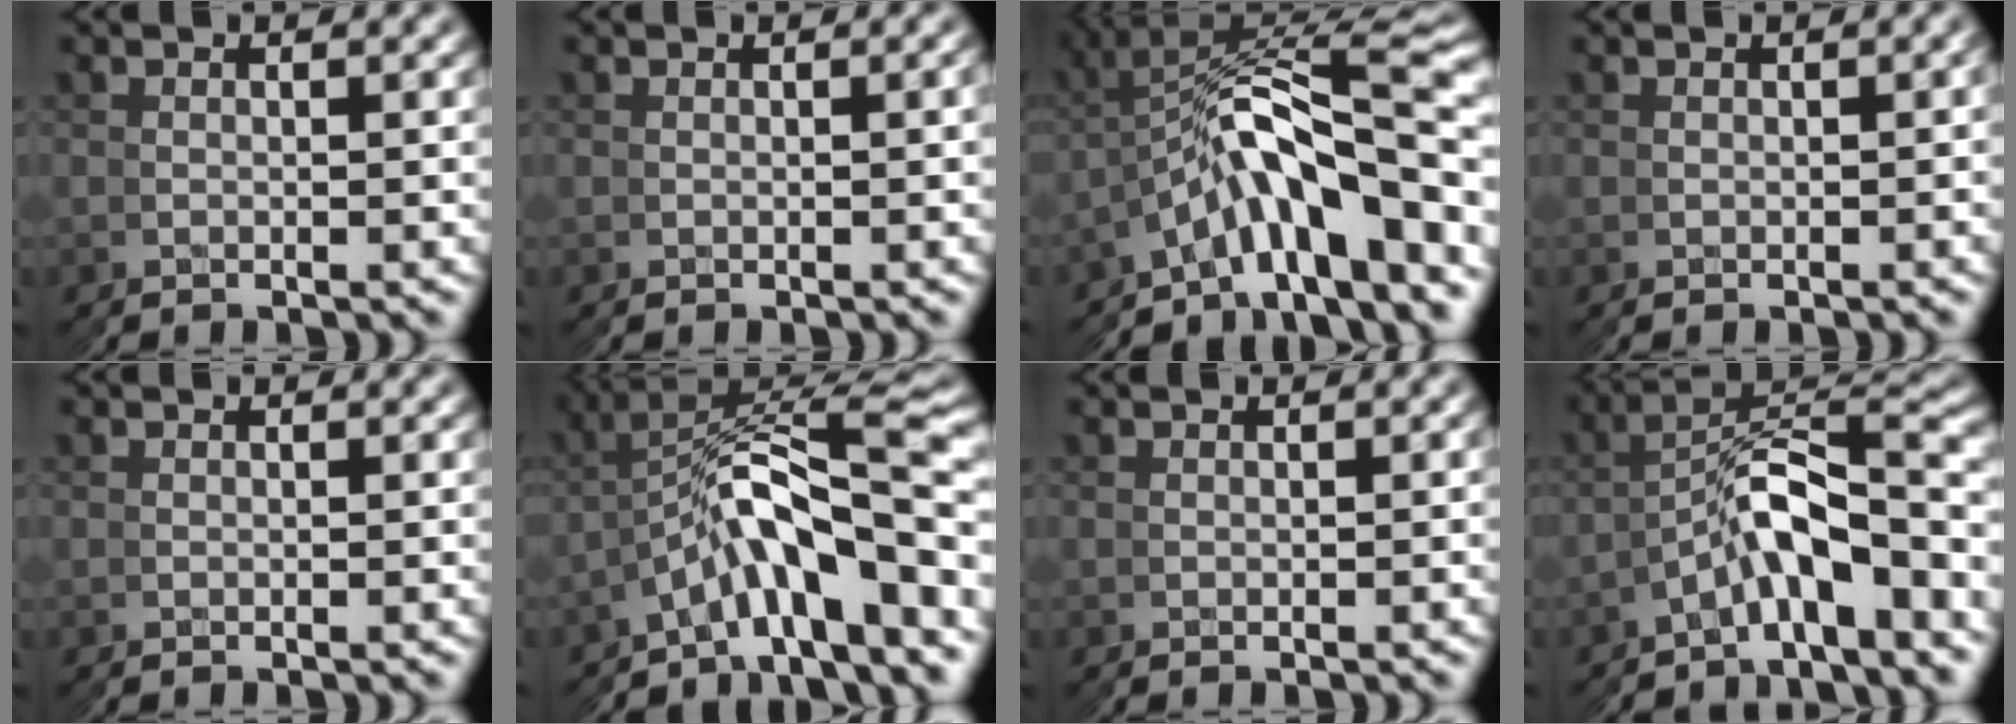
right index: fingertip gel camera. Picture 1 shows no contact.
{"total": 0.0}
{"total": 11.0, "force": [-0.2, 5.3, 9.7], "torque": [-0.150, 0.012, 0.004]}
{"total": 0.0}
{"total": 0.0}
{"total": 8.8, "force": [-0.4, 3.9, 7.9], "torque": [-0.125, 0.010, 0.000]}
{"total": 0.0}
{"total": 6.5, "force": [-2.1, 3.2, 5.3], "torque": [-0.083, 0.000, -0.024]}